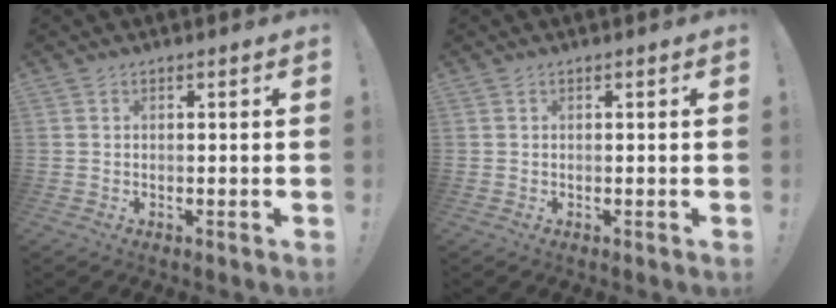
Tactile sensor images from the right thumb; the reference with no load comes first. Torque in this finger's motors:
{"motor_torque": [0.01, -0.08, -0.06, 0.06, 0.01]}